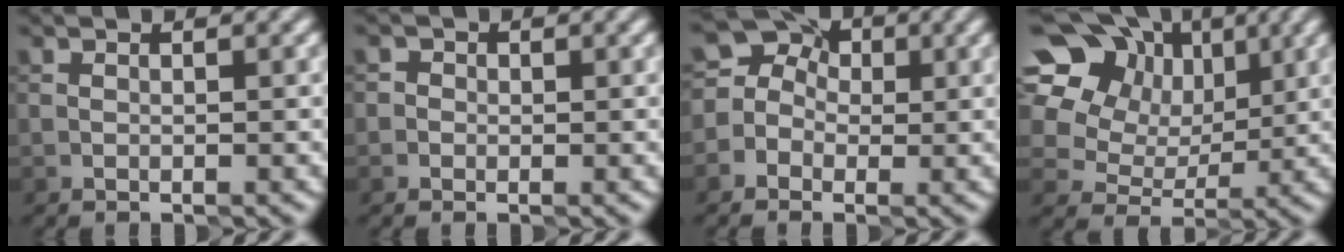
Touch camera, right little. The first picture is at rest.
{"total": 1.8, "force": [0.5, 1.6, 0.6], "torque": [0.010, 0.008, -0.012]}
{"total": 7.7, "force": [1.9, 6.6, 3.3], "torque": [-0.060, 0.055, -0.021]}
{"total": 16.5, "force": [6.3, 13.1, 7.8], "torque": [-0.185, 0.038, 0.113]}